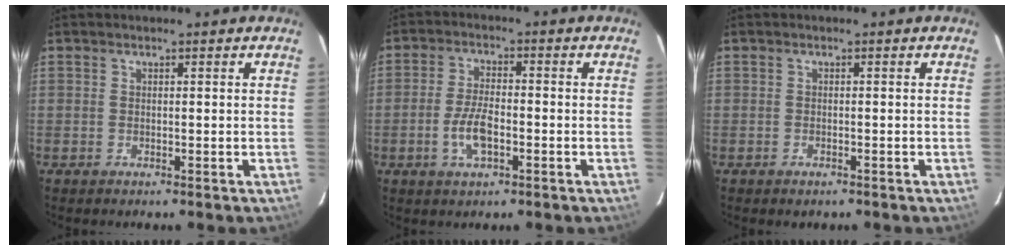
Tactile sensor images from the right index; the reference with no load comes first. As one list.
[{"total": 6.6, "force": [-2.3, 2.7, 5.5], "torque": [-0.116, 0.000, -0.043]}, {"total": 1.1, "force": [-0.8, 0.7, 0.4], "torque": [-0.007, -0.001, -0.012]}]